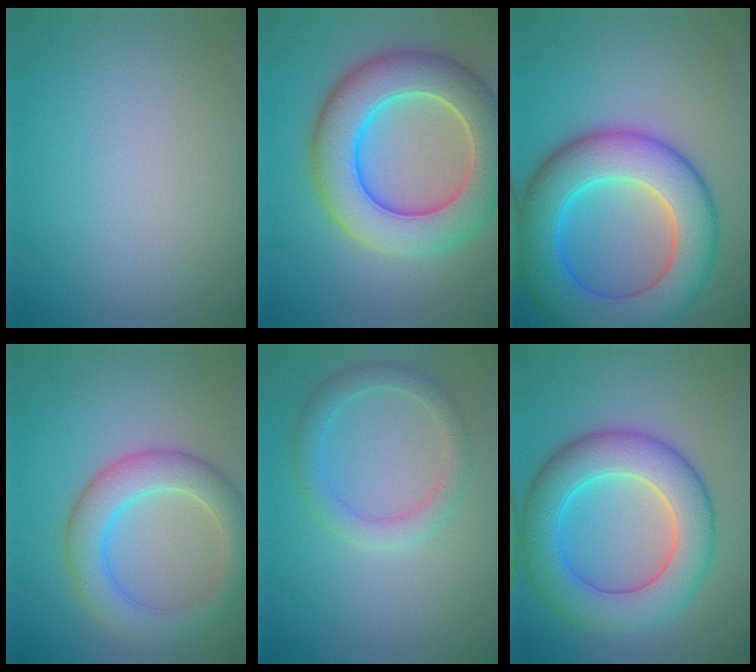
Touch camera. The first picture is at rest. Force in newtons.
{"total": 10.1, "press": 10.1, "slide": 0.8}
{"total": 10.8, "press": 10.8, "slide": 0.5}
{"total": 5.3, "press": 5.3, "slide": 0.4}
{"total": 2.7, "press": 2.7, "slide": 0.2}
{"total": 8.3, "press": 8.3, "slide": 0.1}